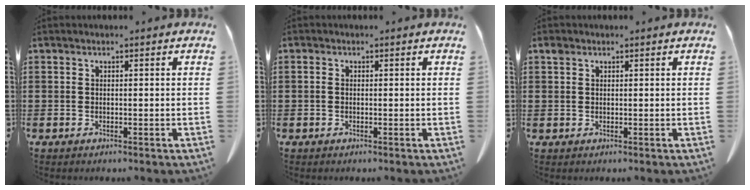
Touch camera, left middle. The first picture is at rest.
{"total": 0.5, "force": [-0.2, 0.3, 0.4], "torque": [-0.010, 0.000, -0.003]}
{"total": 1.0, "force": [0.6, 0.8, 0.2], "torque": [-0.008, 0.003, 0.012]}